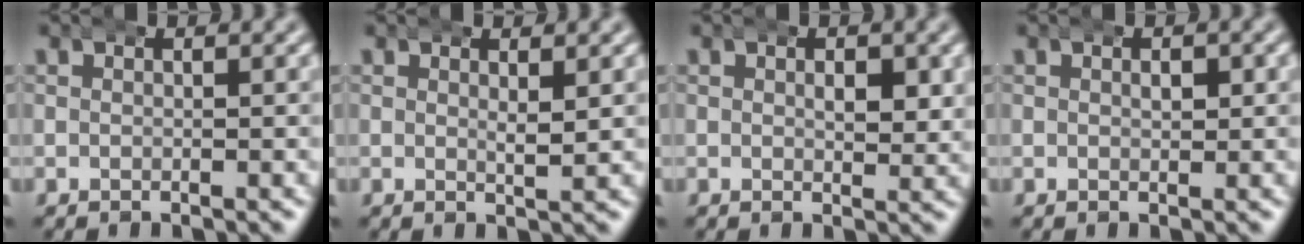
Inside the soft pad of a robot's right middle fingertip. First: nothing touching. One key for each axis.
{"total": 1.3, "fx": 0.6, "fy": 0.2, "fz": 1.2, "tx": -0.020, "ty": -0.006, "tz": 0.011}
{"total": 2.1, "fx": 0.6, "fy": 1.0, "fz": 1.7, "tx": -0.019, "ty": -0.003, "tz": 0.006}
{"total": 1.2, "fx": 0.2, "fy": 0.8, "fz": 0.9, "tx": -0.009, "ty": 0.000, "tz": 0.002}